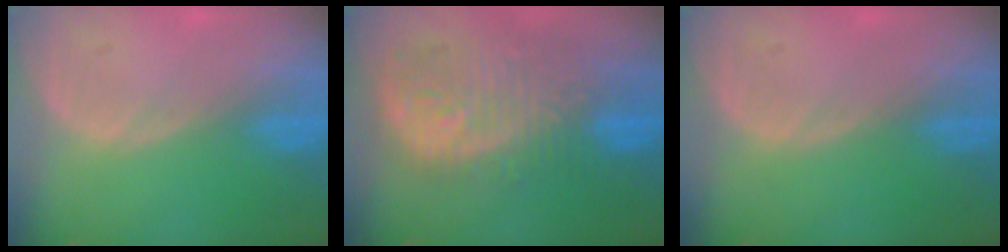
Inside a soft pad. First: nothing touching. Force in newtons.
{"total": 12.0, "press": 10.7, "slide": 5.3}
{"total": 0.0}